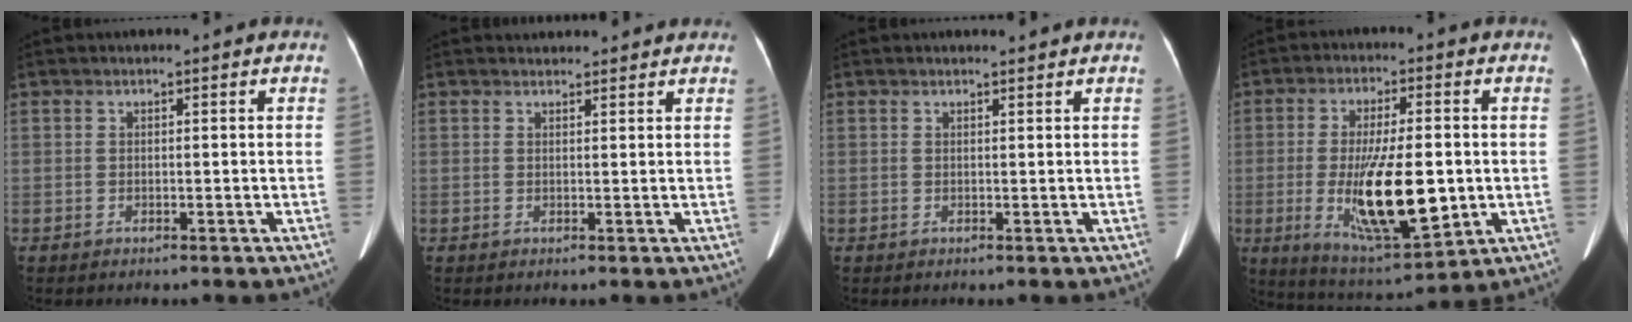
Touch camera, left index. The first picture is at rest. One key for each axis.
{"total": 4.1, "fx": 4.0, "fy": 0.9, "fz": 0.5, "tx": -0.009, "ty": 0.022, "tz": 0.047}
{"total": 1.3, "fx": 1.3, "fy": -0.2, "fz": 0.2, "tx": -0.007, "ty": -0.005, "tz": 0.020}
{"total": 14.6, "fx": -2.2, "fy": 3.9, "fz": 13.9, "tx": -0.251, "ty": -0.025, "tz": -0.024}